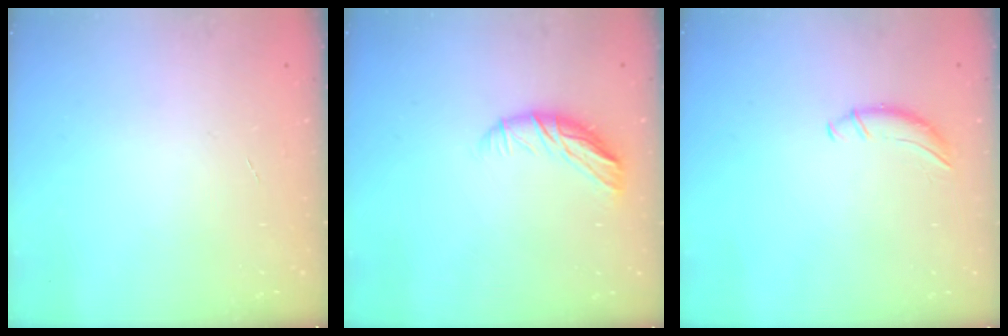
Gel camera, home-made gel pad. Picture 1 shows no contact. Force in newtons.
{"total": 9.2, "press": 9.2, "slide": 0.9}
{"total": 0.0}